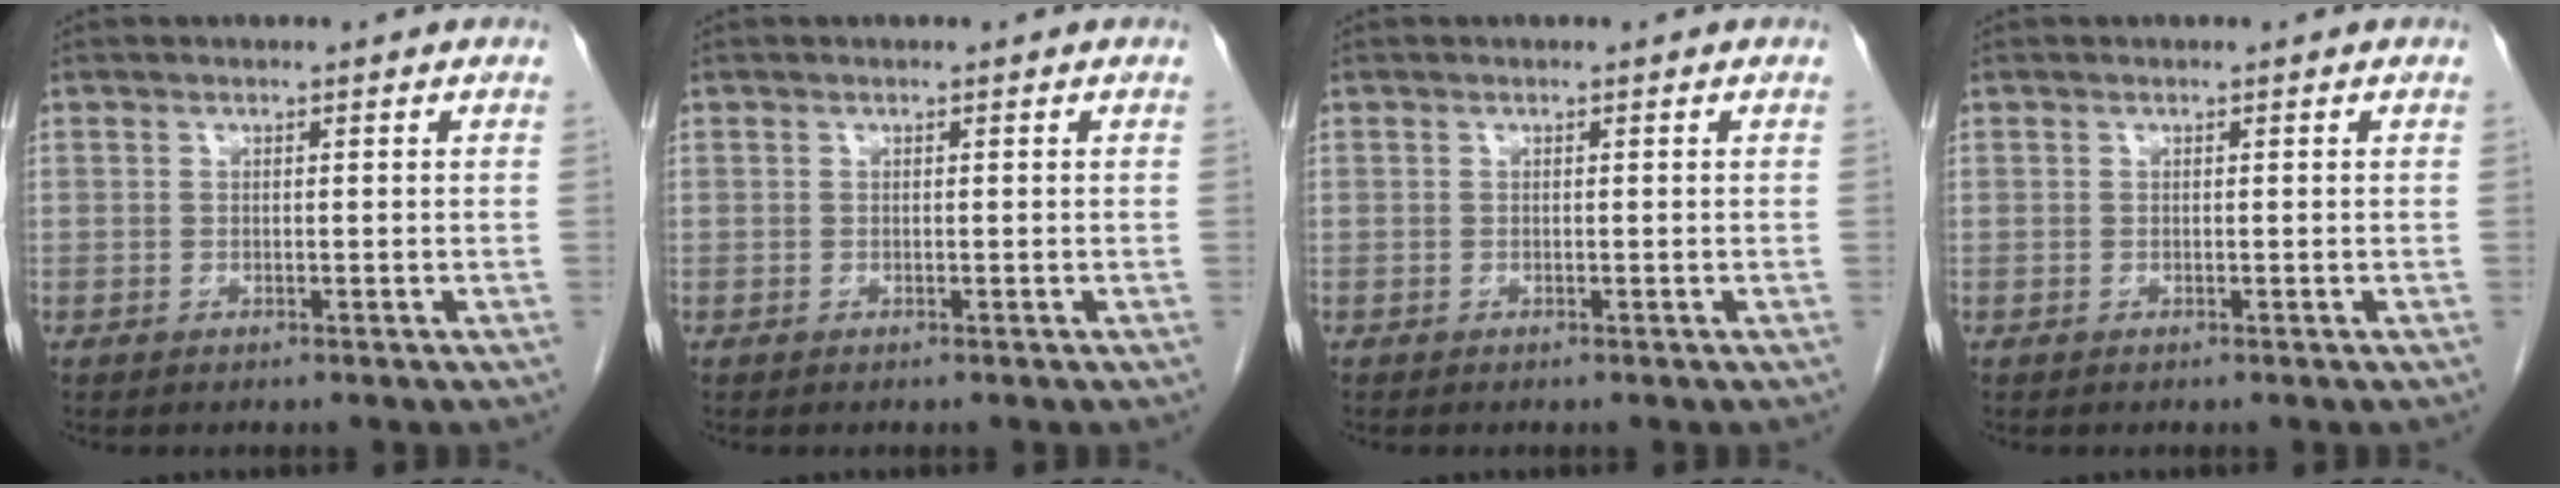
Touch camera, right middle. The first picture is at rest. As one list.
[{"total": 0.0}, {"total": 0.0}, {"total": 0.0}]